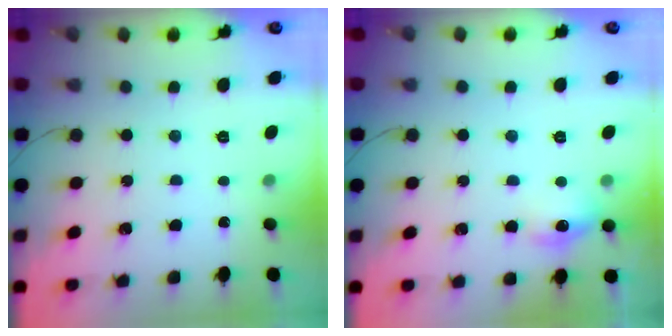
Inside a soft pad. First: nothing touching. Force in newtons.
{"total": 9.0, "press": 8.9, "slide": 1.2}